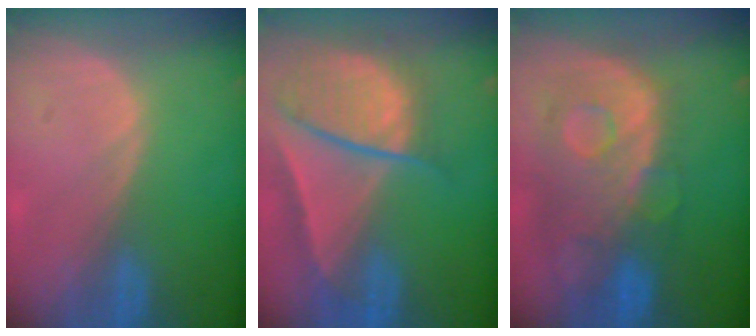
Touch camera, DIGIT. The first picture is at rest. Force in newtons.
{"total": 10.1, "press": 8.3, "slide": 5.7}
{"total": 11.6, "press": 9.8, "slide": 6.1}